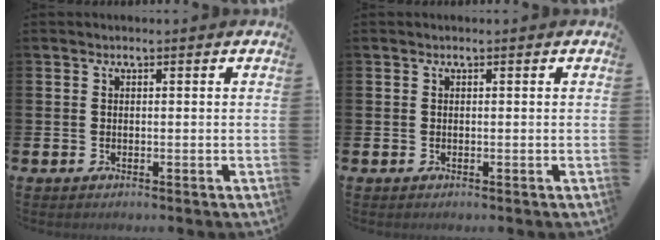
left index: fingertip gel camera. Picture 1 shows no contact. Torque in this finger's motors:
{"motor_torque": [0.00, 0.00, 0.00, 0.00]}